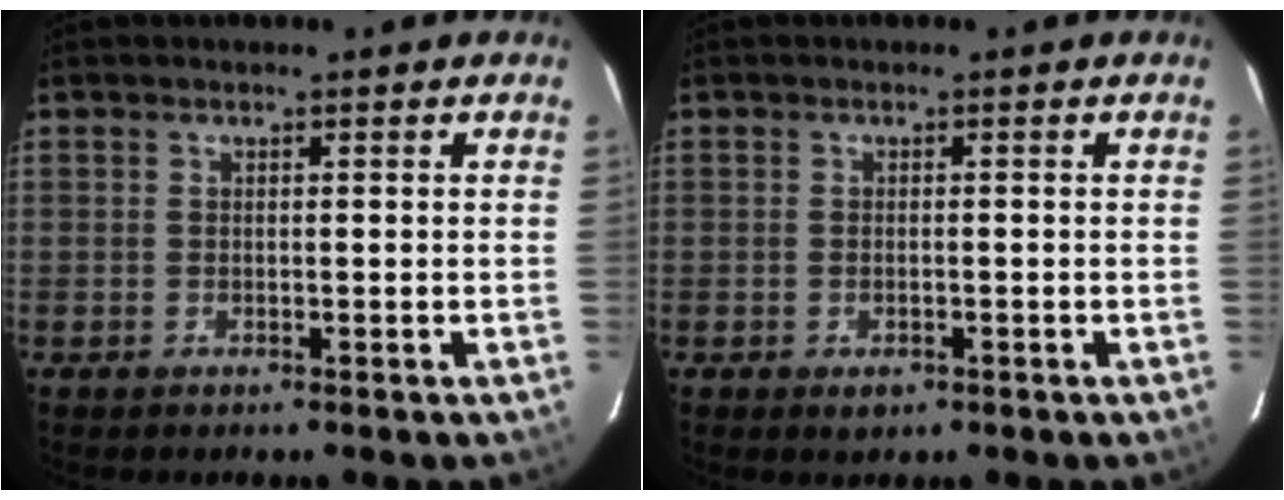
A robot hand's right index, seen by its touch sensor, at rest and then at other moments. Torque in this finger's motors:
{"motor_torque": [0.33, -0.06, 0.06, 0.02]}